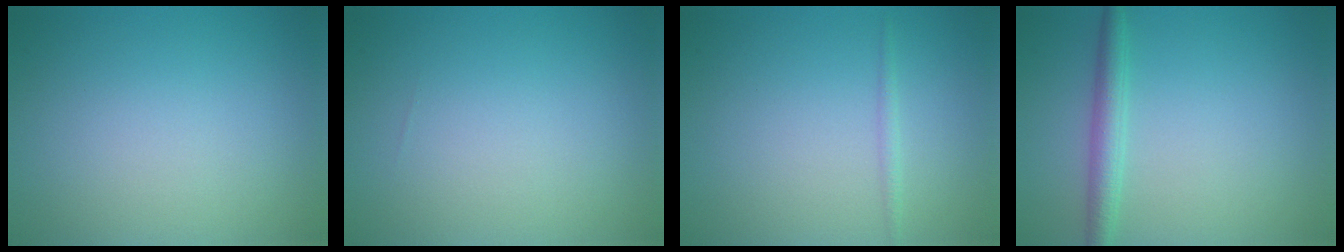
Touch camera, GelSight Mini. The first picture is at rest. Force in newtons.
{"total": 0.0}
{"total": 0.8, "press": 0.8, "slide": 0.1}
{"total": 2.3, "press": 2.3, "slide": 0.1}